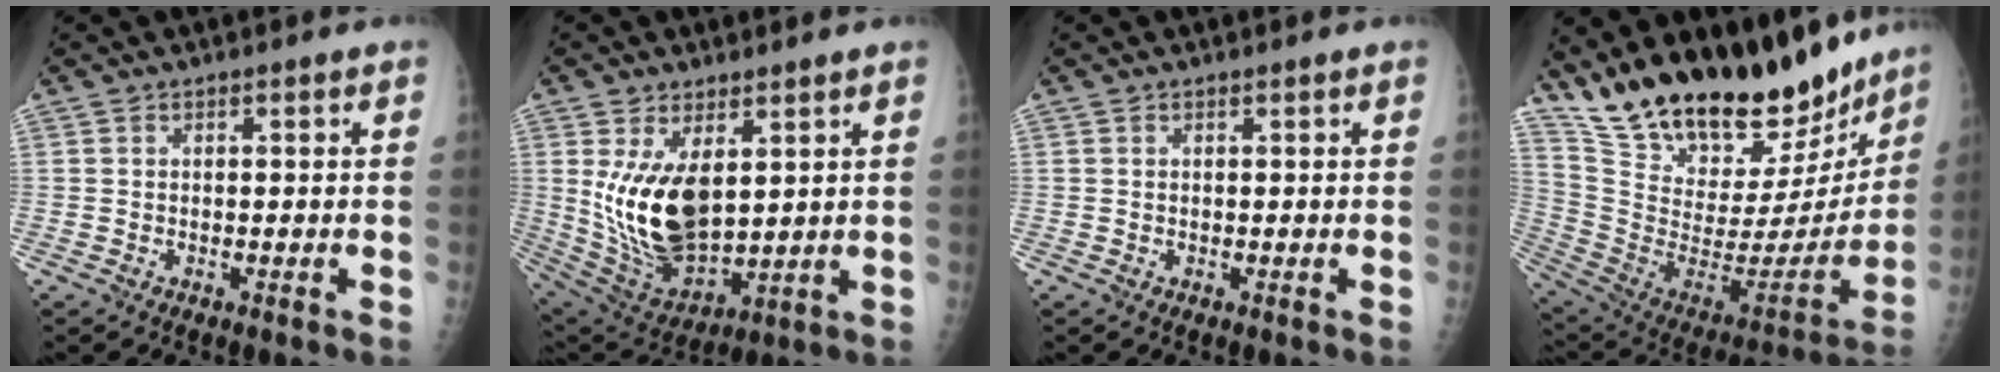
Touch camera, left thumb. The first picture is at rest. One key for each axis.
{"total": 14.5, "fx": 3.5, "fy": 7.7, "fz": 11.7, "tx": -0.201, "ty": -0.029, "tz": 0.092}
{"total": 0.0}
{"total": 29.8, "fx": 24.6, "fy": 10.6, "fz": 13.0, "tx": -0.186, "ty": -0.109, "tz": 0.392}